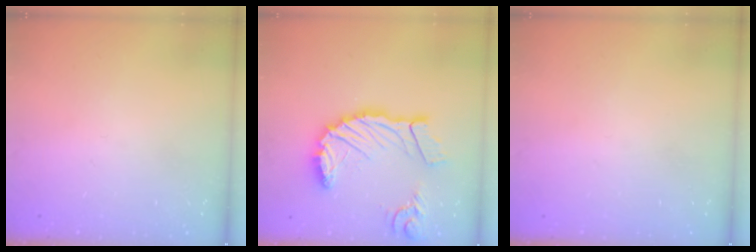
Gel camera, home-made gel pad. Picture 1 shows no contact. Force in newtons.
{"total": 17.6, "press": 17.5, "slide": 1.9}
{"total": 0.0}